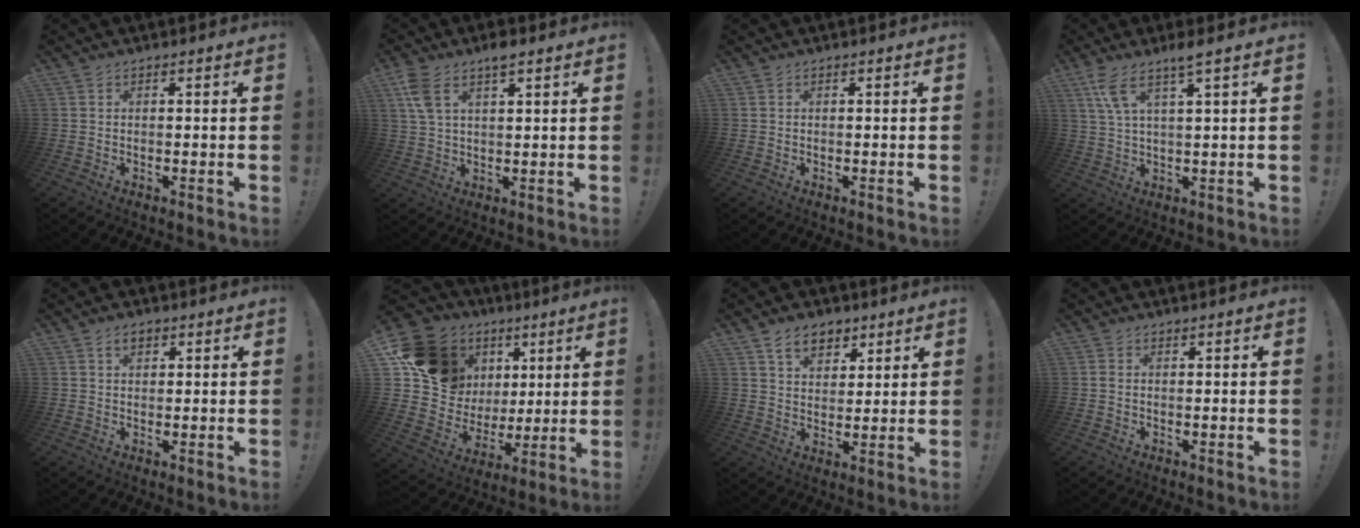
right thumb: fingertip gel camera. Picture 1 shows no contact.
{"total": 7.1, "force": [4.1, 2.9, 5.0], "torque": [-0.094, -0.008, 0.078]}
{"total": 0.0}
{"total": 7.1, "force": [4.4, 0.3, 5.5], "torque": [-0.112, -0.013, 0.076]}
{"total": 2.8, "force": [1.4, 1.8, 1.6], "torque": [-0.028, 0.004, 0.025]}
{"total": 19.5, "force": [8.4, 15.6, 8.4], "torque": [-0.126, -0.036, 0.188]}
{"total": 8.3, "force": [5.0, 5.6, 3.6], "torque": [-0.060, -0.017, 0.097]}
{"total": 0.8, "force": [0.5, 0.5, 0.4], "torque": [-0.010, 0.002, 0.008]}